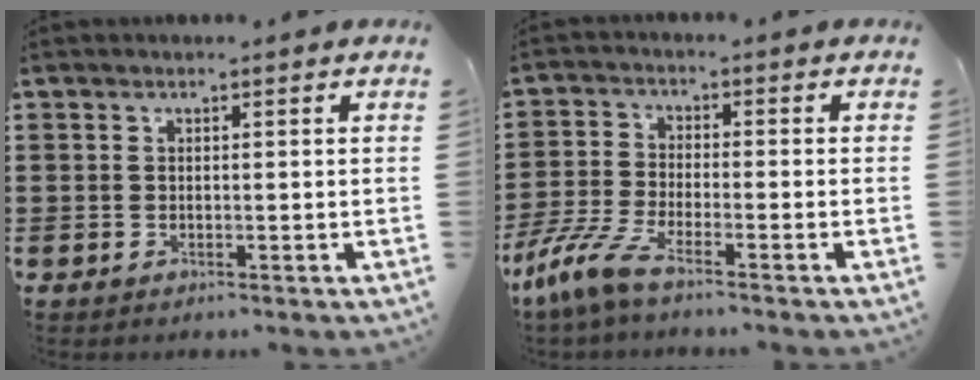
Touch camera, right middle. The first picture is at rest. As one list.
[{"total": 6.4, "force": [-5.0, 0.8, 4.0], "torque": [-0.112, -0.019, -0.105]}]